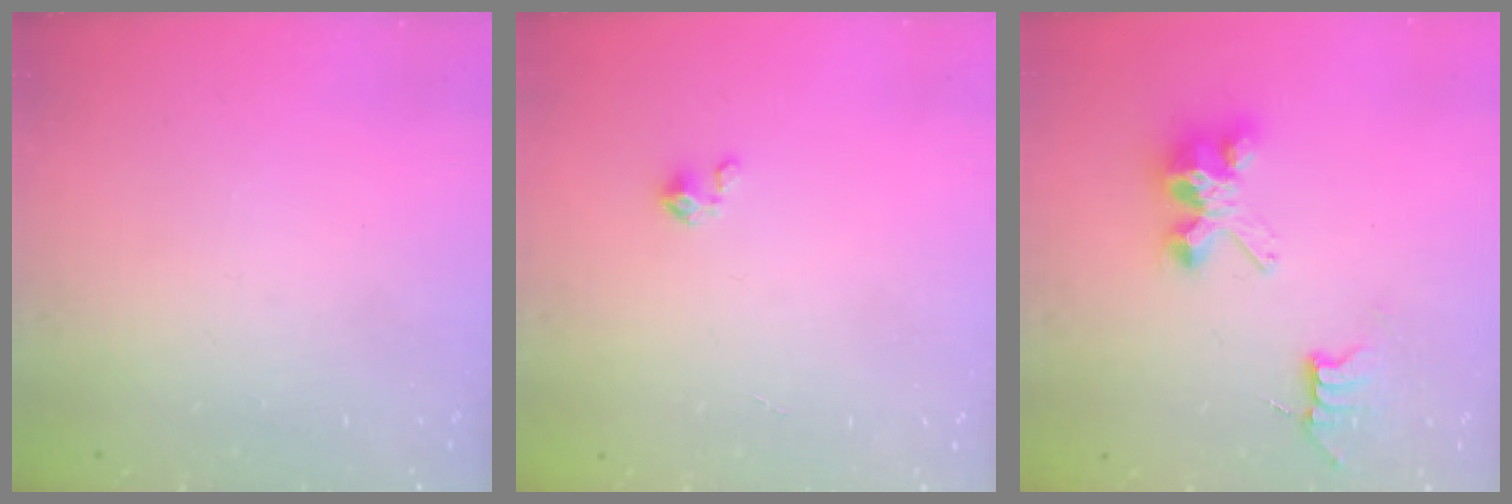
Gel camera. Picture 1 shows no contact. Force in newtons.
{"total": 0.0}
{"total": 7.1, "press": 7.1, "slide": 0.2}